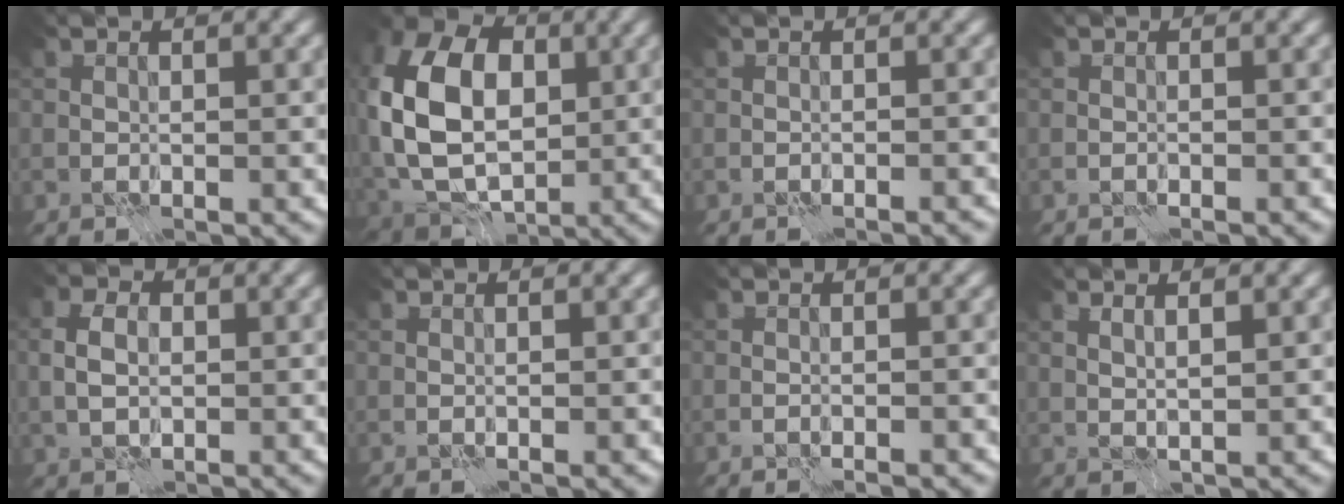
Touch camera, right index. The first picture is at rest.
{"total": 12.7, "force": [0.9, 9.1, 8.8], "torque": [-0.190, 0.009, 0.012]}
{"total": 1.1, "force": [-1.1, -0.1, 0.0], "torque": [0.013, -0.007, -0.024]}
{"total": 0.7, "force": [-0.6, -0.1, 0.2], "torque": [0.001, -0.002, -0.014]}
{"total": 2.7, "force": [0.1, 2.1, 1.7], "torque": [-0.040, 0.003, 0.002]}
{"total": 0.0}
{"total": 1.4, "force": [-1.0, 0.1, 1.0], "torque": [-0.007, -0.002, -0.022]}
{"total": 1.7, "force": [1.3, 0.4, 1.1], "torque": [-0.003, -0.002, 0.007]}